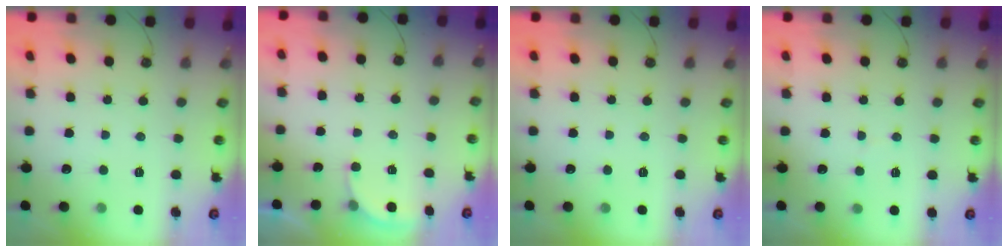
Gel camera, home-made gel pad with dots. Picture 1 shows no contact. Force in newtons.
{"total": 2.1, "press": 2.1, "slide": 0.2}
{"total": 0.0}
{"total": 2.7, "press": 2.6, "slide": 0.2}